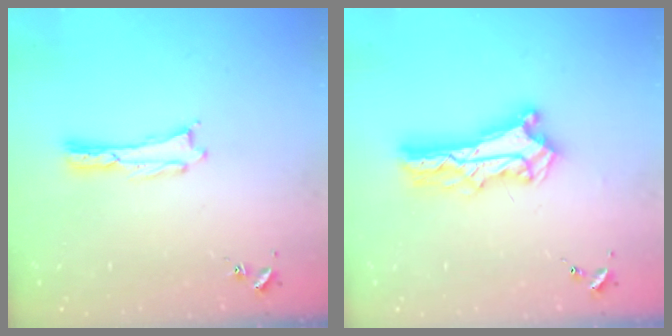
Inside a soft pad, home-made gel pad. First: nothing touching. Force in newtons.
{"total": 8.8, "press": 8.8, "slide": 0.7}